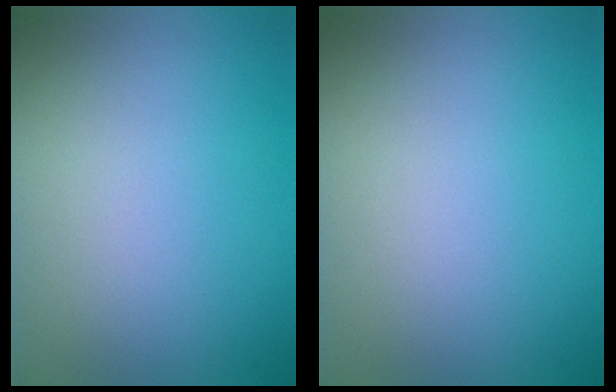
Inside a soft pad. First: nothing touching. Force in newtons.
{"total": 0.0}